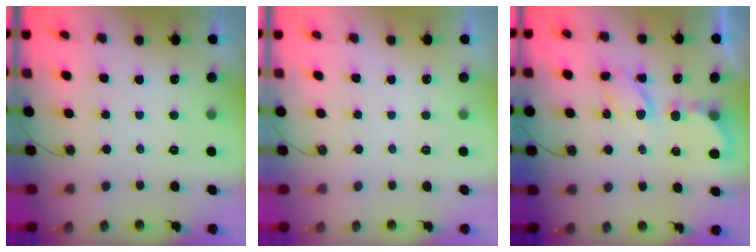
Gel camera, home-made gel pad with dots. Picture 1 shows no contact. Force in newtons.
{"total": 0.0}
{"total": 6.2, "press": 6.2, "slide": 0.3}